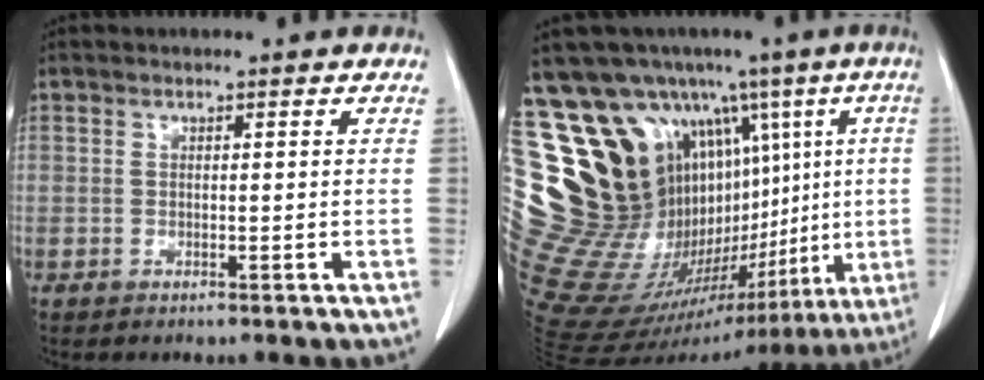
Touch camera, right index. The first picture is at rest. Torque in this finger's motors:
{"motor_torque": [-0.16, 0.70, 0.01, -0.01]}